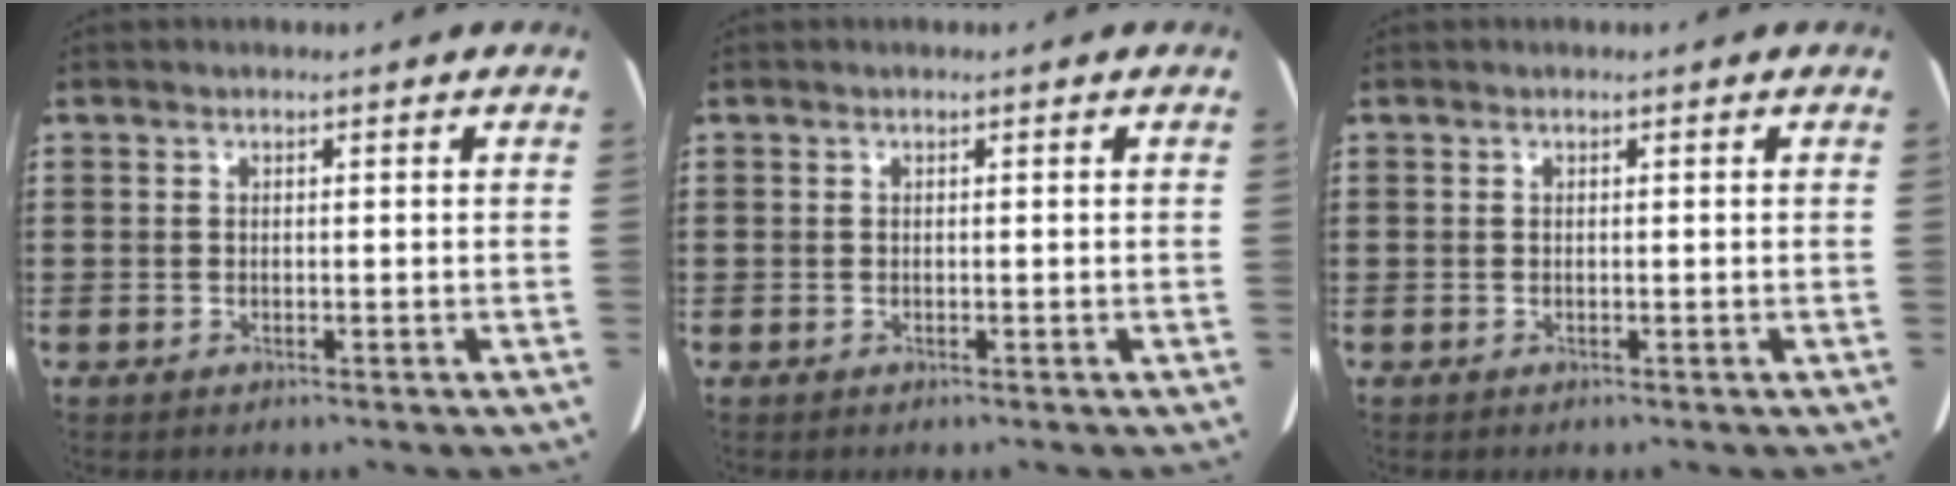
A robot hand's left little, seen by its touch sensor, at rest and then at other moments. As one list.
[{"total": 0.0}, {"total": 0.0}]